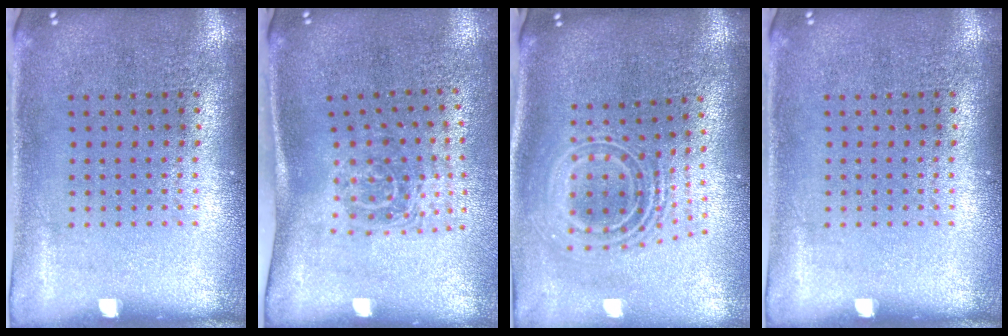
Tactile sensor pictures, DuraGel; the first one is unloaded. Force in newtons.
{"total": 1.7, "press": 1.2, "slide": 1.2}
{"total": 2.3, "press": 1.7, "slide": 1.6}
{"total": 0.0}